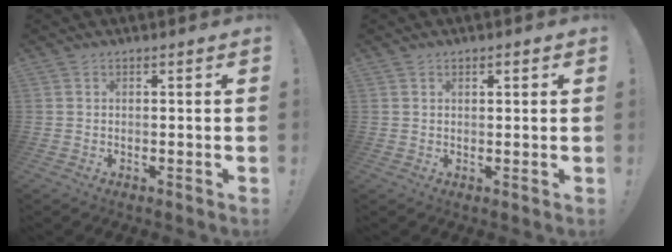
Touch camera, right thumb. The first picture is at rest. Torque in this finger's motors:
{"motor_torque": [0.15, -0.09, -0.10, 0.11, 0.08]}